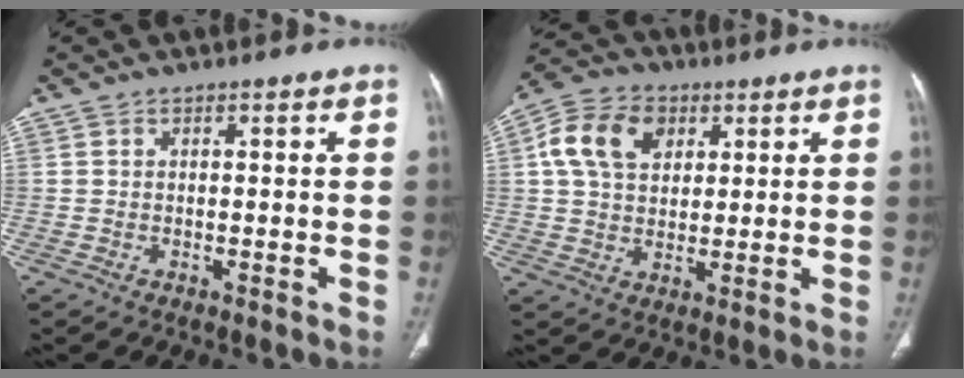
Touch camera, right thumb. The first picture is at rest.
{"total": 11.3, "force": [3.7, 8.1, 7.0], "torque": [-0.114, 0.006, 0.062]}